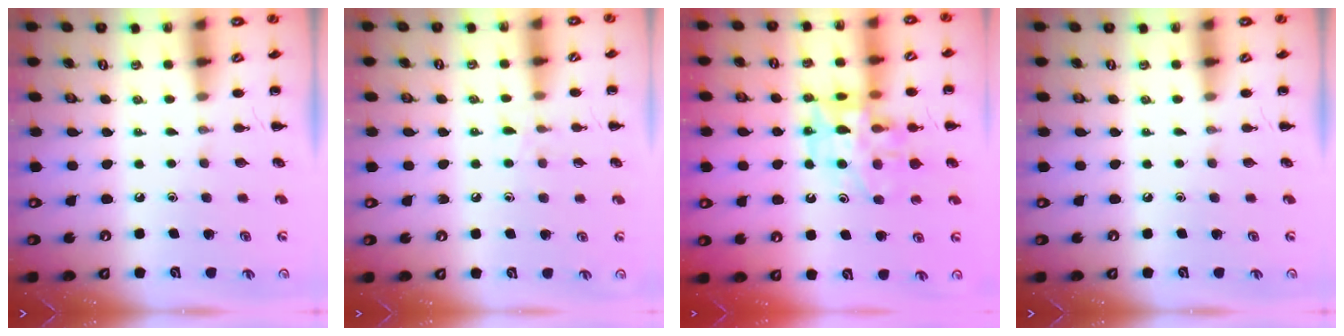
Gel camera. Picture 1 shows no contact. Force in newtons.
{"total": 5.3, "press": 5.0, "slide": 1.9}
{"total": 15.4, "press": 15.1, "slide": 3.2}
{"total": 0.0}